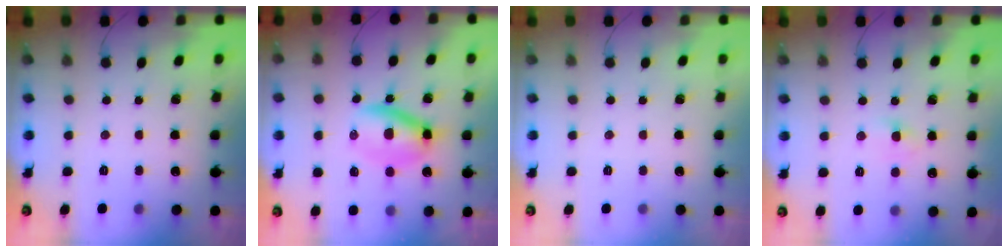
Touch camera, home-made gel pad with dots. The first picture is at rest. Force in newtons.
{"total": 6.7, "press": 6.5, "slide": 1.7}
{"total": 0.0}
{"total": 4.2, "press": 3.9, "slide": 1.7}